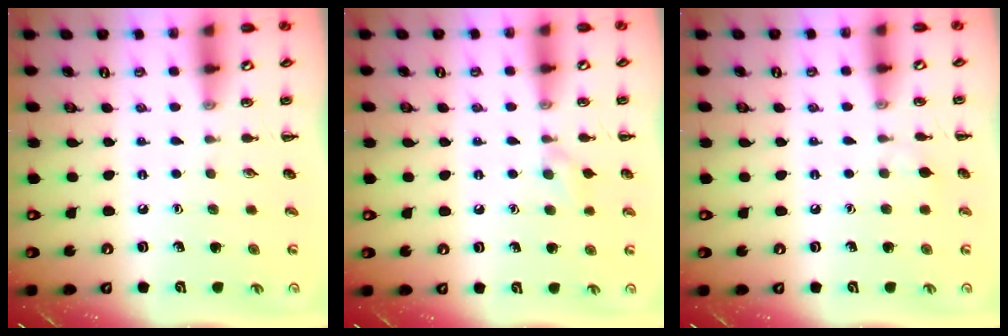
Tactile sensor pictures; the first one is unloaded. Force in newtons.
{"total": 5.5, "press": 5.1, "slide": 2.1}
{"total": 3.7, "press": 3.4, "slide": 1.5}